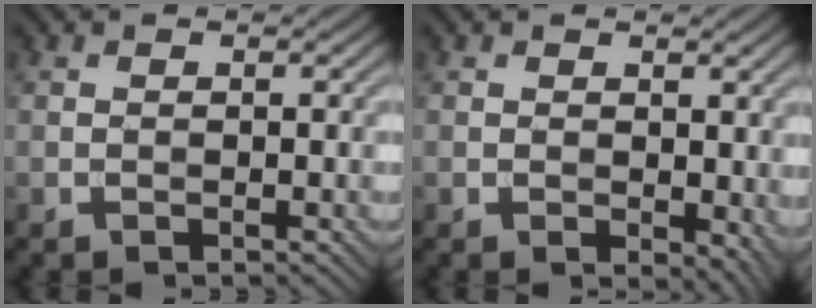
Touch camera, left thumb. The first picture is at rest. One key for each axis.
{"total": 3.5, "fx": 0.0, "fy": 2.1, "fz": 2.8, "tx": -0.030, "ty": -0.010, "tz": 0.006}